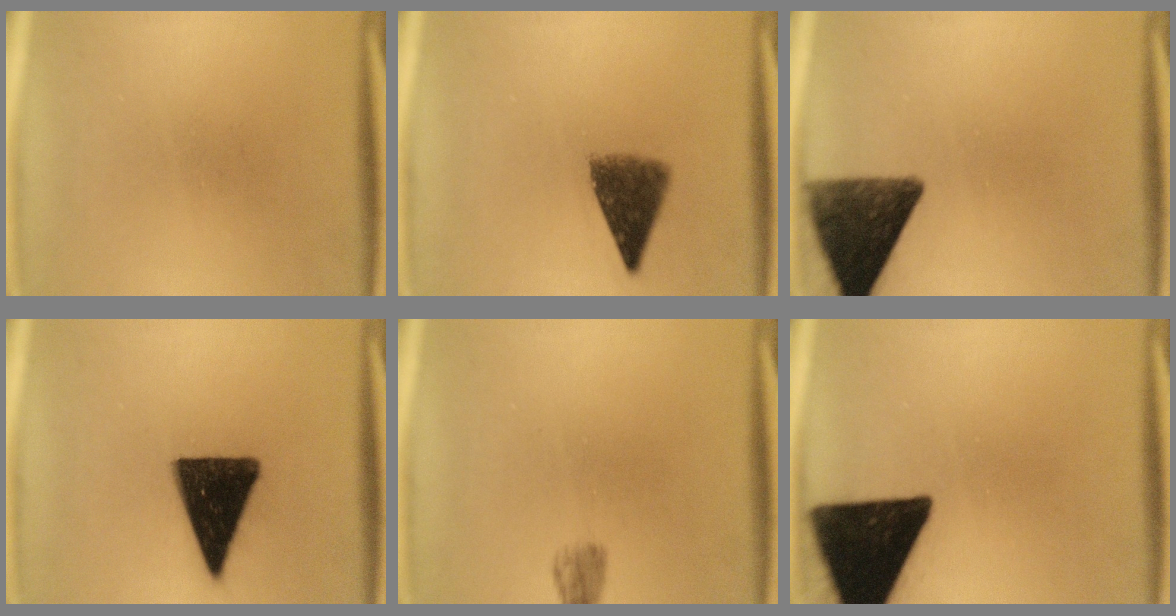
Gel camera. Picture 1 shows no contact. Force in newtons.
{"total": 7.2}
{"total": 12.2}
{"total": 15.2}
{"total": 2.1}
{"total": 18.9}